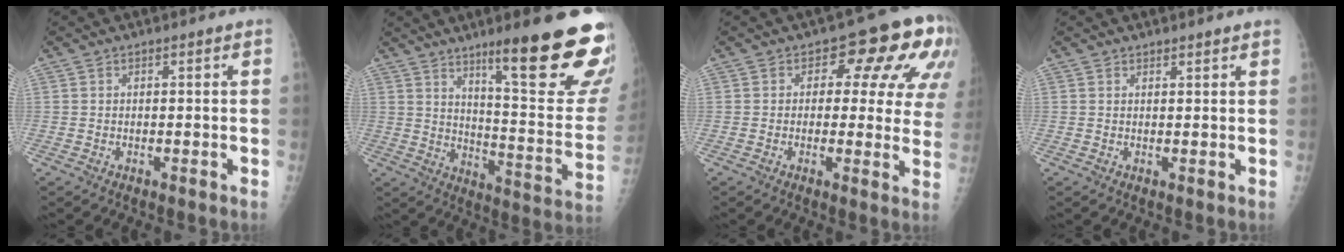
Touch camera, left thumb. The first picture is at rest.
{"total": 24.8, "force": [14.8, 3.7, 19.6], "torque": [-0.224, -0.083, 0.221]}
{"total": 13.2, "force": [4.6, 7.1, 10.1], "torque": [-0.068, -0.003, 0.043]}
{"total": 1.2, "force": [1.2, 0.3, 0.2], "torque": [0.003, -0.004, 0.017]}